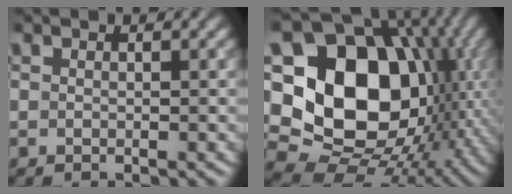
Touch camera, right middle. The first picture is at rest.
{"total": 19.7, "force": [1.6, 15.1, 12.6], "torque": [-0.213, 0.001, 0.045]}